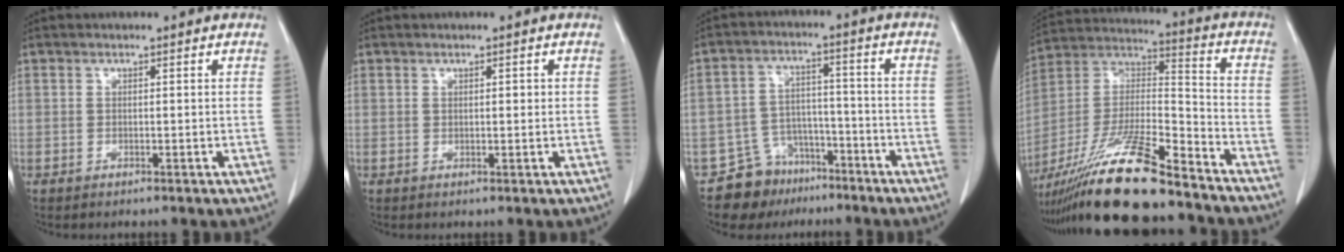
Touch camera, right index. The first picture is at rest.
{"total": 0.8, "force": [0.2, 0.3, 0.7], "torque": [-0.009, 0.000, 0.003]}
{"total": 8.1, "force": [-5.8, 5.6, 0.6], "torque": [-0.007, 0.031, -0.092]}
{"total": 21.4, "force": [-16.9, 2.4, 12.8], "torque": [-0.264, -0.022, -0.309]}